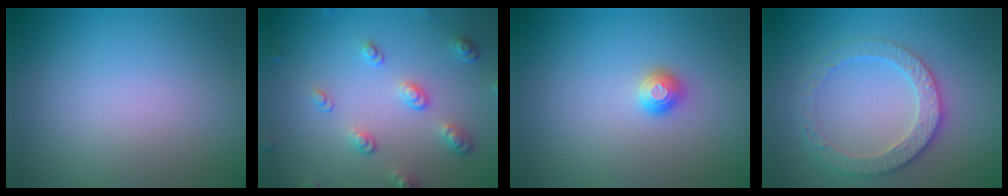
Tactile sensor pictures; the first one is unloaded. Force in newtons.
{"total": 3.5, "press": 2.7, "slide": 2.3}
{"total": 1.1, "press": 1.1, "slide": 0.1}
{"total": 3.3, "press": 3.1, "slide": 1.2}